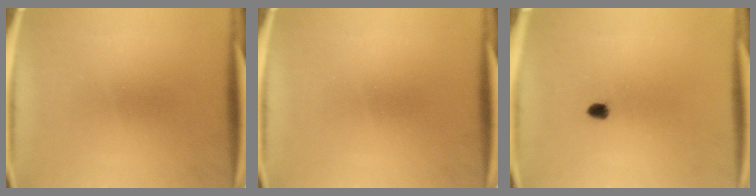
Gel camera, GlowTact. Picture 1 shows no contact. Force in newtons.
{"total": 0.0}
{"total": 1.5}